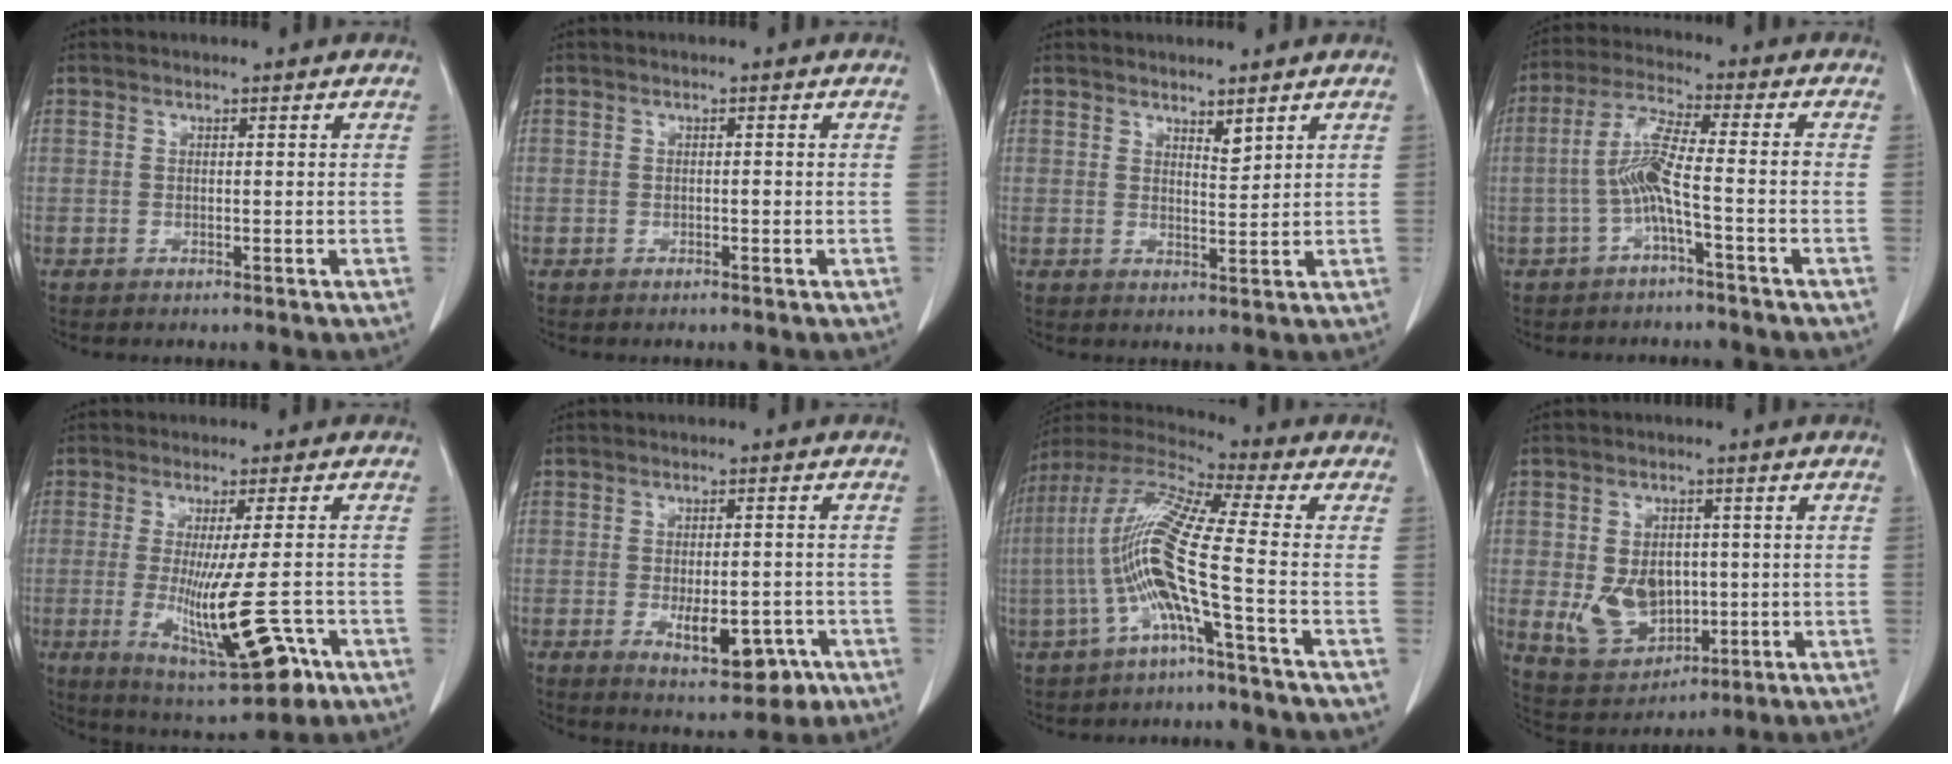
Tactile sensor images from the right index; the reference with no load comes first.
{"total": 0.5, "force": [-0.2, 0.4, 0.3], "torque": [-0.004, 0.001, -0.005]}
{"total": 2.2, "force": [1.7, 0.5, 1.2], "torque": [-0.023, -0.010, 0.035]}
{"total": 7.0, "force": [-2.1, 0.1, 6.7], "torque": [-0.137, 0.013, -0.043]}
{"total": 13.3, "force": [-4.3, 1.5, 12.5], "torque": [-0.208, -0.039, -0.055]}
{"total": 8.3, "force": [-3.1, 3.5, 6.9], "torque": [-0.096, -0.007, -0.033]}
{"total": 13.3, "force": [-3.2, -0.5, 12.9], "torque": [-0.270, 0.008, -0.075]}
{"total": 8.7, "force": [-0.5, 6.3, 6.0], "torque": [-0.115, 0.002, 0.012]}